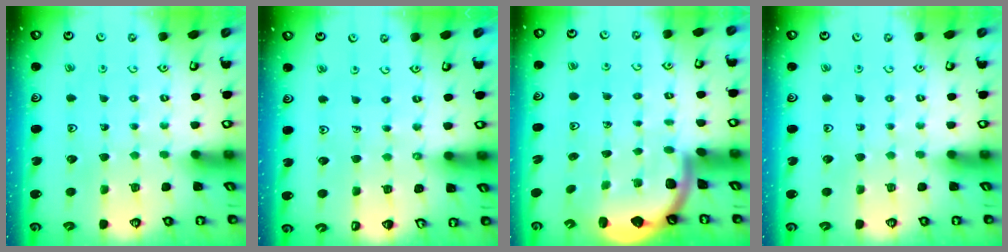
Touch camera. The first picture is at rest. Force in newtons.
{"total": 1.7, "press": 1.7, "slide": 0.2}
{"total": 2.3, "press": 2.3, "slide": 0.4}
{"total": 0.0}